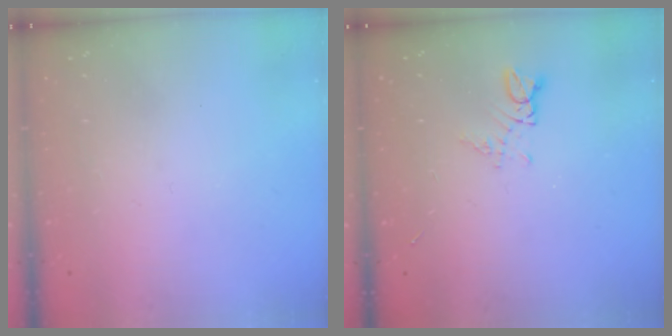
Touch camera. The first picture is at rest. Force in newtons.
{"total": 4.7, "press": 4.6, "slide": 0.7}